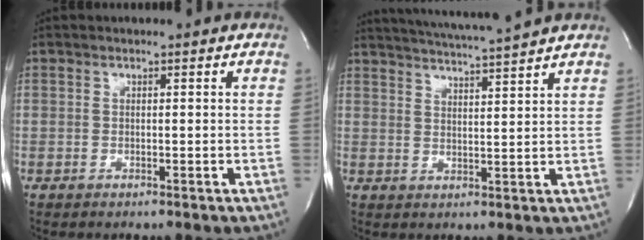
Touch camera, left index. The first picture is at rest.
{"total": 10.3, "force": [9.5, -1.4, 3.9], "torque": [-0.072, 0.007, 0.140]}